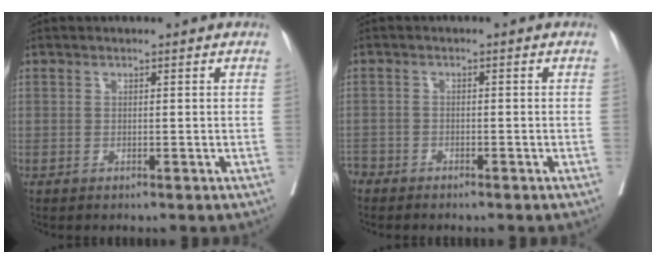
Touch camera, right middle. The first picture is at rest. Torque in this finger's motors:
{"motor_torque": [0.93, -1.20, 0.32, 0.08]}